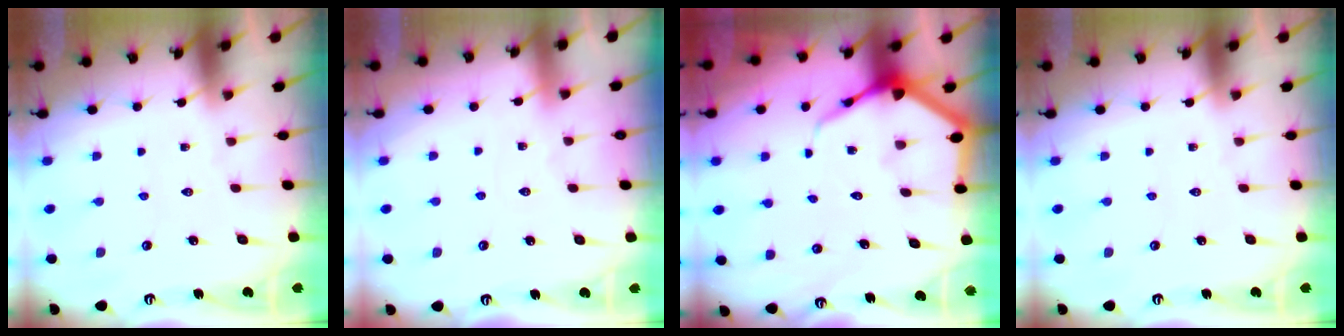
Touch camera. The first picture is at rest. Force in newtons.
{"total": 2.1, "press": 2.1, "slide": 0.2}
{"total": 6.7, "press": 6.7, "slide": 0.8}
{"total": 0.0}